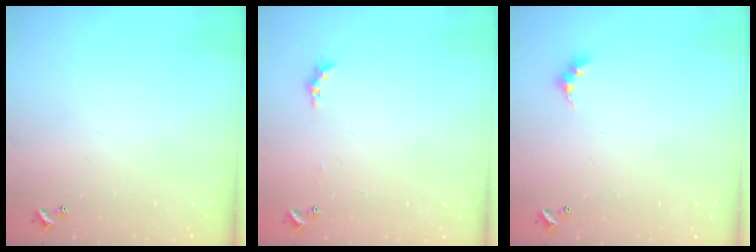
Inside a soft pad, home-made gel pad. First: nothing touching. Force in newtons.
{"total": 0.6, "press": 0.4, "slide": 0.5}
{"total": 3.0, "press": 2.9, "slide": 0.5}